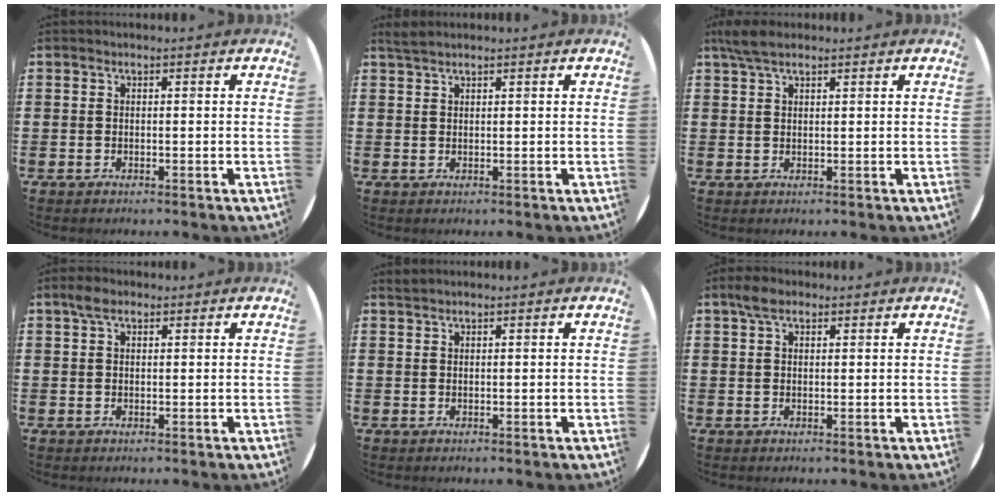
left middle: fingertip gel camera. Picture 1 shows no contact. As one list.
[{"total": 1.3, "force": [1.2, 0.1, 0.4], "torque": [-0.009, 0.002, 0.022]}, {"total": 3.4, "force": [2.5, 1.2, 1.9], "torque": [-0.043, 0.008, 0.047]}, {"total": 2.2, "force": [1.5, 1.2, 1.2], "torque": [-0.018, 0.003, 0.025]}, {"total": 0.6, "force": [0.6, -0.1, -0.1], "torque": [0.001, 0.000, 0.012]}, {"total": 2.7, "force": [1.9, 1.3, 1.3], "torque": [-0.021, 0.004, 0.033]}]